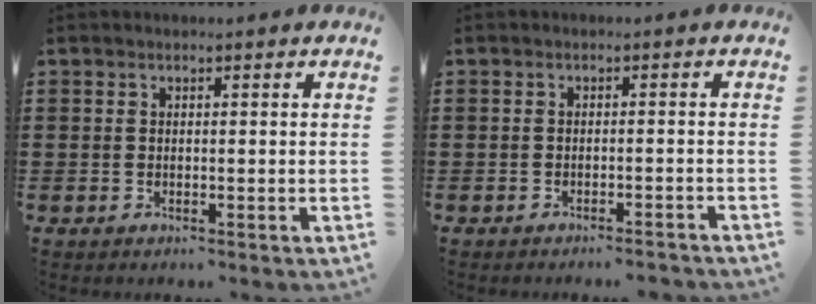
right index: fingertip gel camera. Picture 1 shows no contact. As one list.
[{"total": 1.5, "force": [-1.5, -0.1, 0.4], "torque": [-0.009, 0.002, -0.030]}]